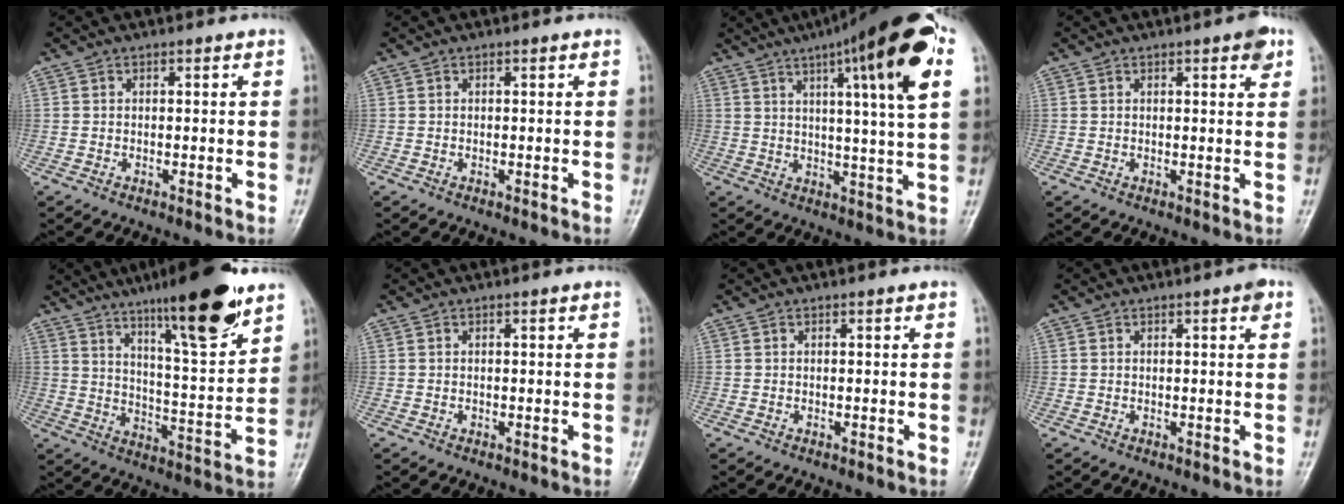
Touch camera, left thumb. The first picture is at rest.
{"total": 0.0}
{"total": 19.8, "force": [8.7, 2.5, 17.6], "torque": [-0.249, -0.011, 0.120]}
{"total": 3.0, "force": [1.6, 0.8, 2.4], "torque": [-0.027, -0.005, 0.017]}
{"total": 18.6, "force": [12.3, 2.9, 13.7], "torque": [-0.188, -0.068, 0.197]}
{"total": 0.5, "force": [0.1, 0.3, 0.4], "torque": [-0.001, 0.001, 0.002]}
{"total": 0.0}
{"total": 1.7, "force": [0.8, 0.4, 1.4], "torque": [-0.020, 0.000, 0.008]}